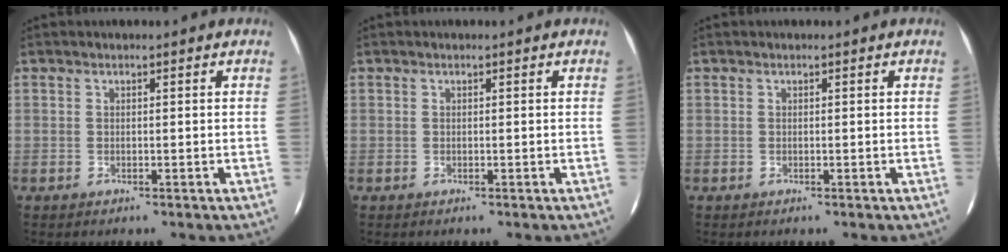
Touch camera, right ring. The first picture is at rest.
{"total": 0.0}
{"total": 0.0}